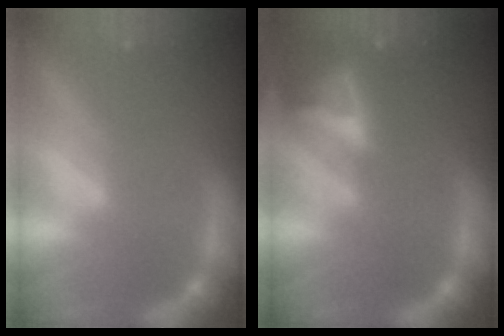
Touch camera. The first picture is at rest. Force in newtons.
{"total": 7.5}